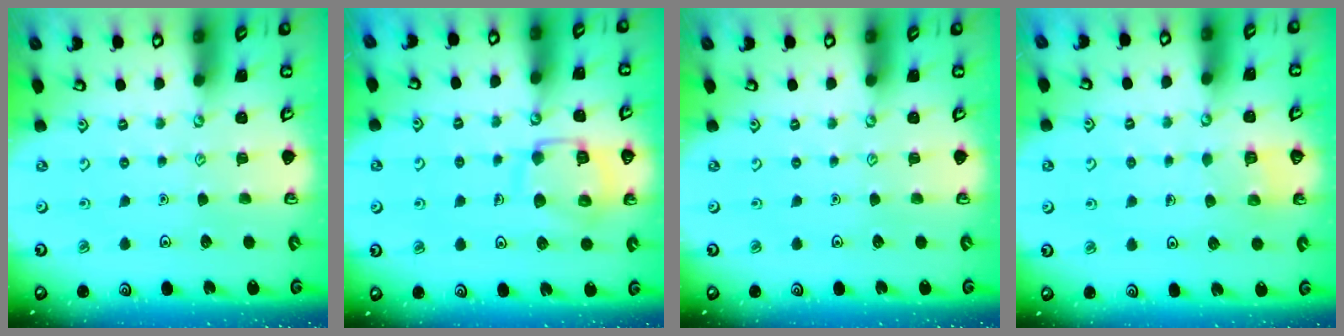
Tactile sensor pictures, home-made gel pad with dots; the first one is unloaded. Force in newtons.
{"total": 13.7, "press": 13.6, "slide": 1.3}
{"total": 0.0}
{"total": 2.8, "press": 2.8, "slide": 0.1}